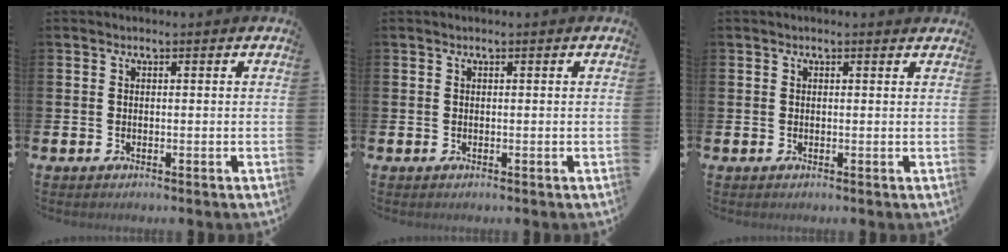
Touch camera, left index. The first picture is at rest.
{"total": 0.0}
{"total": 0.5, "force": [0.4, 0.0, 0.3], "torque": [0.005, -0.004, 0.006]}